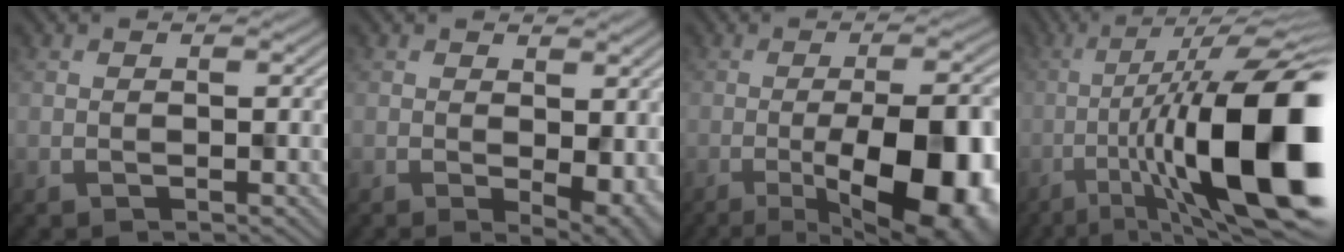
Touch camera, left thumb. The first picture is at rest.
{"total": 3.9, "force": [-0.7, 1.4, 3.6], "torque": [-0.054, -0.015, 0.017]}
{"total": 15.8, "force": [-6.0, 5.7, 13.4], "torque": [-0.169, -0.004, -0.074]}
{"total": 16.9, "force": [-2.9, 5.5, 15.7], "torque": [-0.252, -0.010, -0.034]}